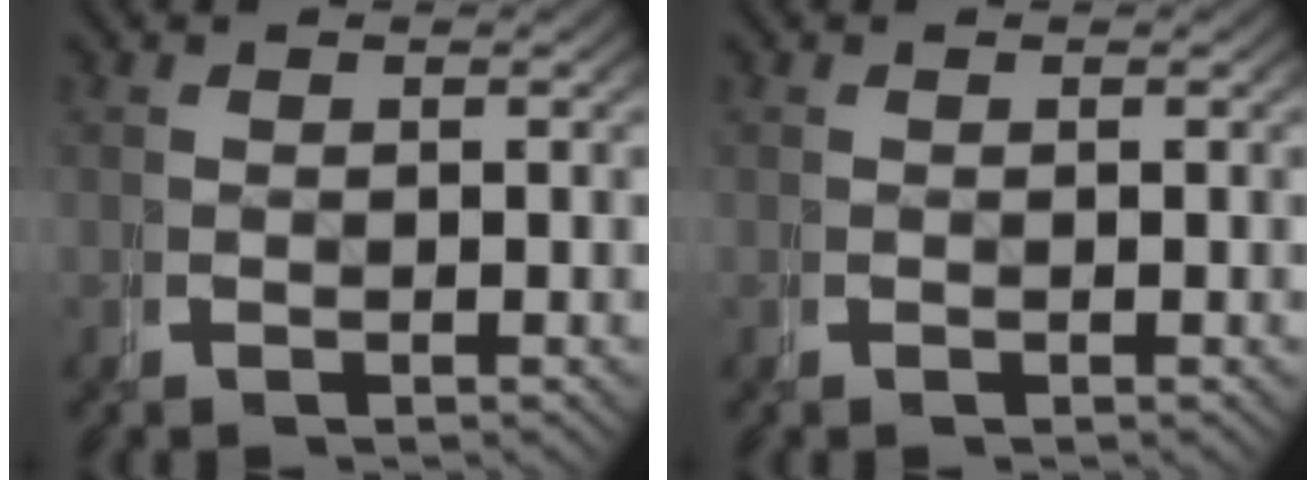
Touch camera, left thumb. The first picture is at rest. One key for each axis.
{"total": 0.0}